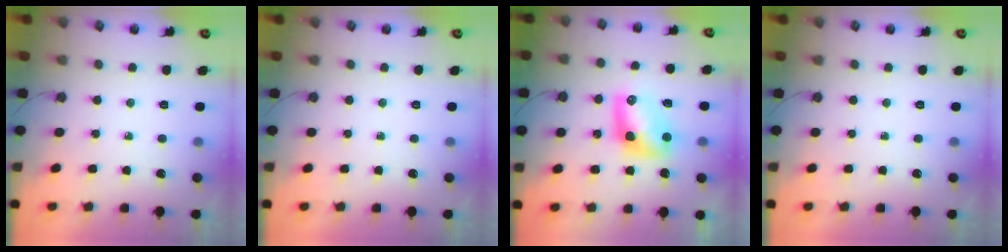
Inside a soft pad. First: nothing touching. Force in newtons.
{"total": 0.0}
{"total": 9.0, "press": 9.0, "slide": 0.2}
{"total": 0.0}